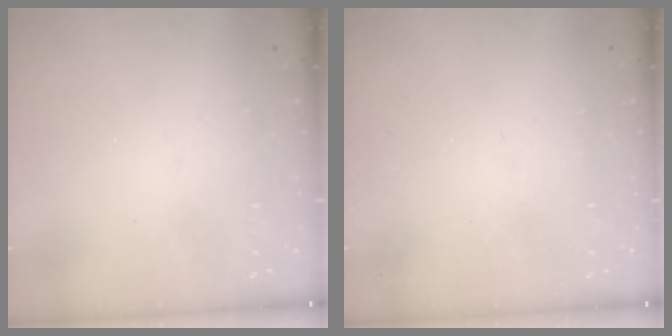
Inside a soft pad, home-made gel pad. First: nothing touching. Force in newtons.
{"total": 0.0}